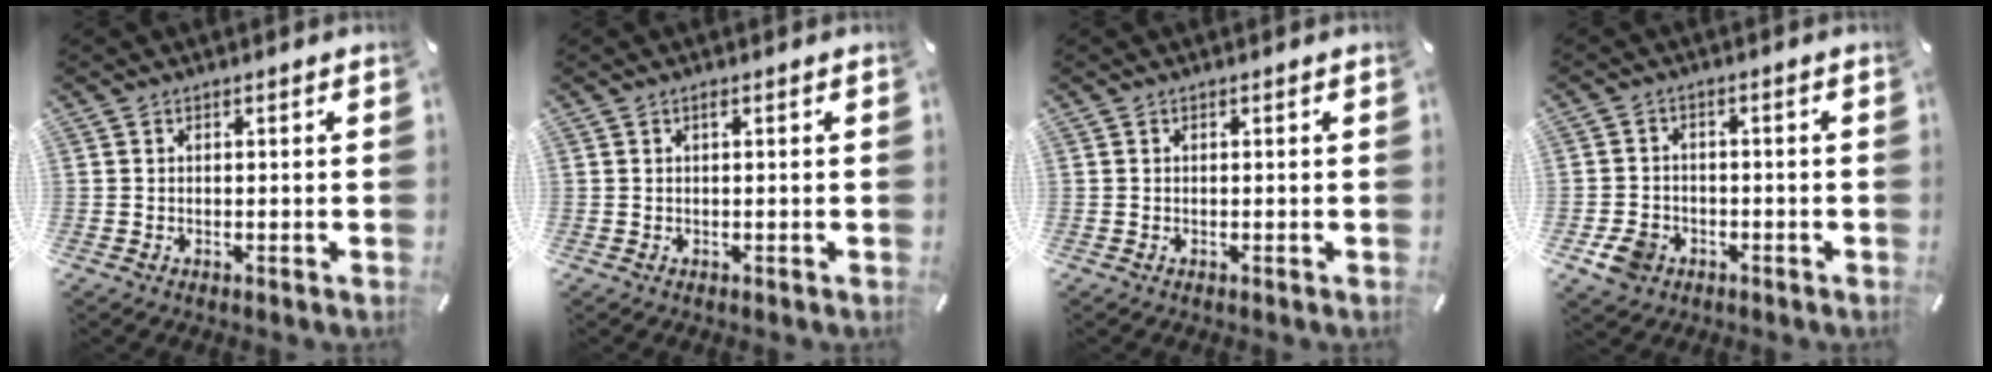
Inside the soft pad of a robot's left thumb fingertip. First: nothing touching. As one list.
[{"total": 0.7, "force": [0.2, 0.1, 0.7], "torque": [-0.013, 0.001, 0.003]}, {"total": 0.0}, {"total": 5.7, "force": [-2.6, 4.6, 2.2], "torque": [-0.044, 0.007, -0.050]}]